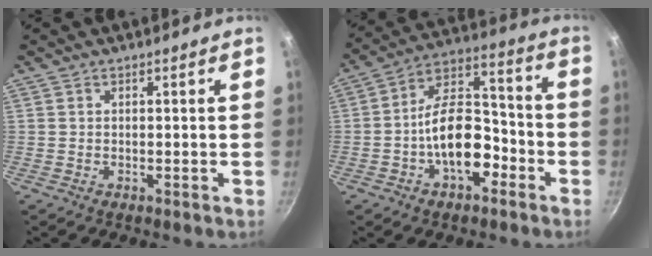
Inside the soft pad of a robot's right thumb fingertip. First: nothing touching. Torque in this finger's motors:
{"motor_torque": [2.43, 2.00, 1.62, -1.12, 0.61]}